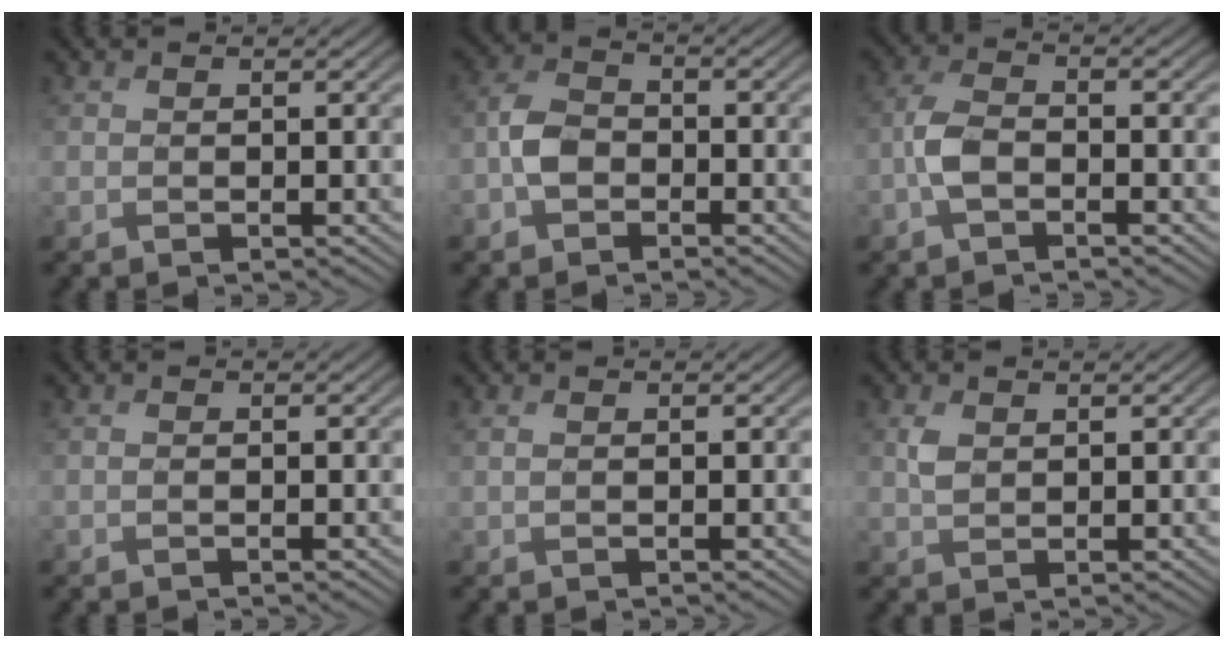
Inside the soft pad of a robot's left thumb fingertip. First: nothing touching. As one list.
[{"total": 3.7, "force": [-1.3, 2.7, 2.2], "torque": [-0.050, 0.009, -0.036]}, {"total": 3.3, "force": [-1.1, 1.4, 2.8], "torque": [-0.064, 0.011, -0.035]}, {"total": 0.5, "force": [0.4, -0.3, 0.0], "torque": [0.002, 0.004, 0.007]}, {"total": 0.8, "force": [0.8, -0.1, 0.3], "torque": [-0.009, 0.008, 0.016]}, {"total": 2.2, "force": [1.5, 1.0, 1.2], "torque": [-0.032, 0.008, 0.031]}]